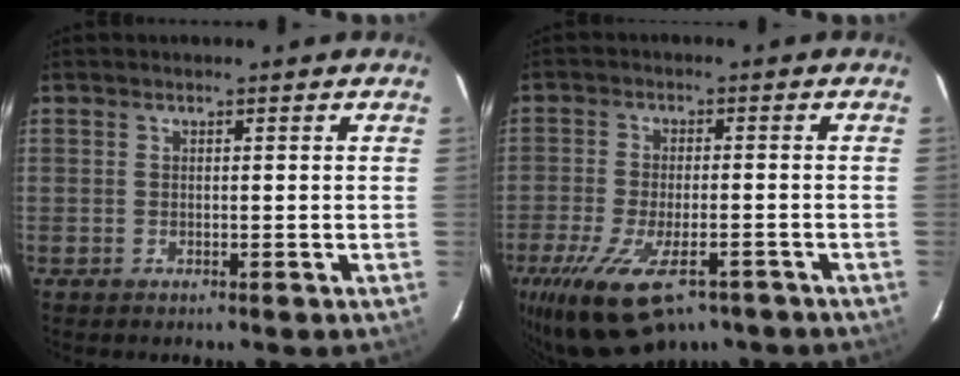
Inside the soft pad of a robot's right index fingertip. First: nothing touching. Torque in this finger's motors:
{"motor_torque": [1.82, -0.32, 0.81, 0.21]}